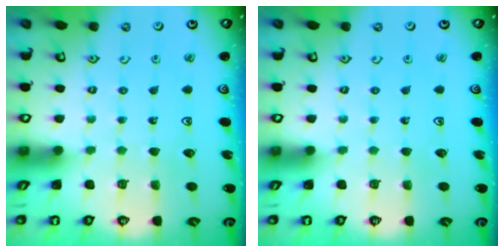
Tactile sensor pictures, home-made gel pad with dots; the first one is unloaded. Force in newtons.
{"total": 0.0}